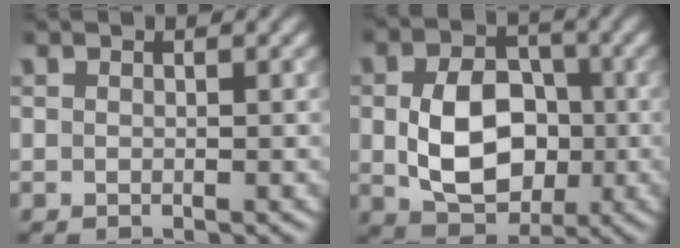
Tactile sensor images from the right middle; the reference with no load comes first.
{"total": 7.9, "force": [-0.6, 5.6, 5.5], "torque": [-0.106, -0.008, -0.004]}